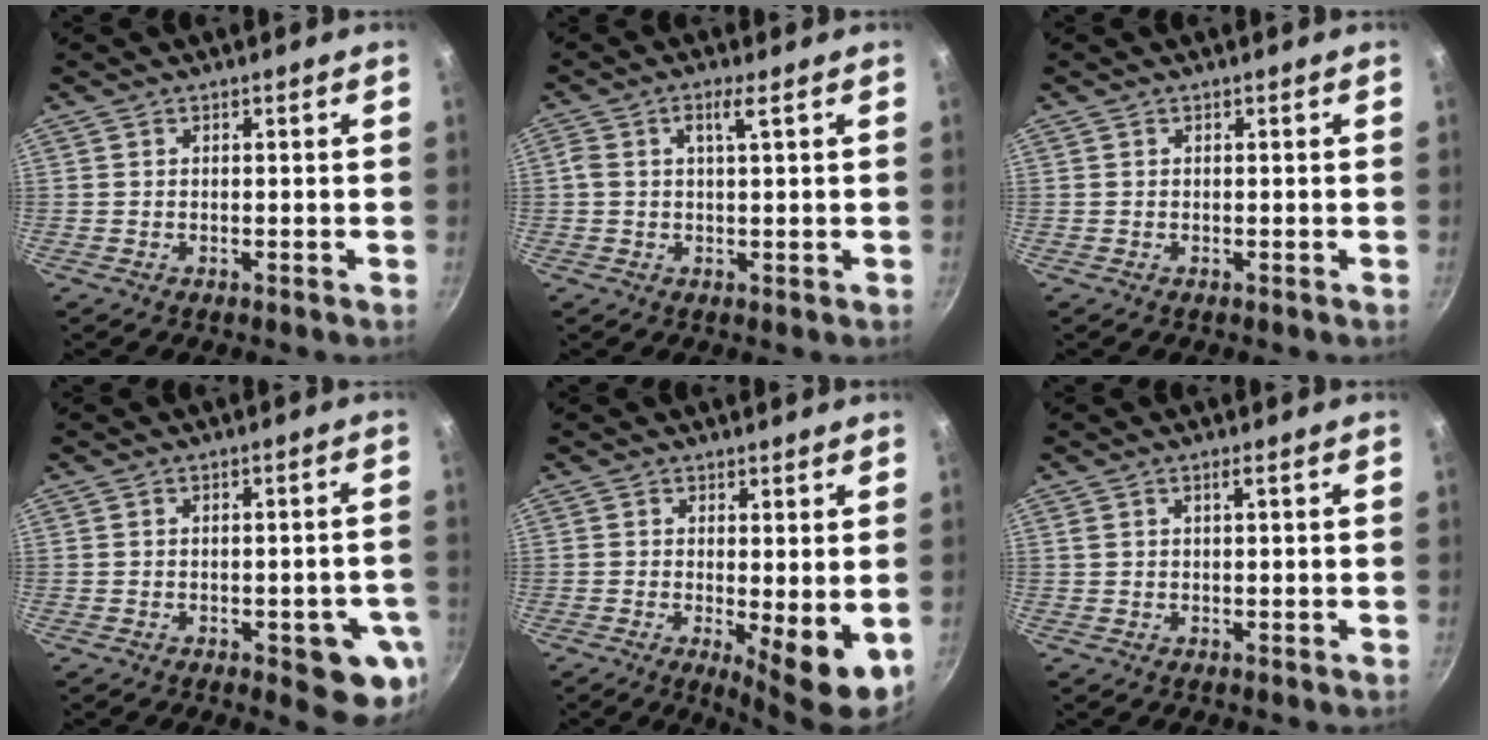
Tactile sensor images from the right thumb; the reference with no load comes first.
{"total": 3.4, "force": [0.8, 0.4, 3.3], "torque": [-0.068, 0.009, 0.017]}
{"total": 0.0}
{"total": 9.2, "force": [-3.0, 3.8, 7.8], "torque": [-0.061, 0.004, -0.035]}
{"total": 7.7, "force": [-0.7, 2.2, 7.4], "torque": [-0.095, -0.014, -0.001]}
{"total": 1.3, "force": [0.4, 0.1, 1.3], "torque": [-0.019, 0.002, 0.007]}